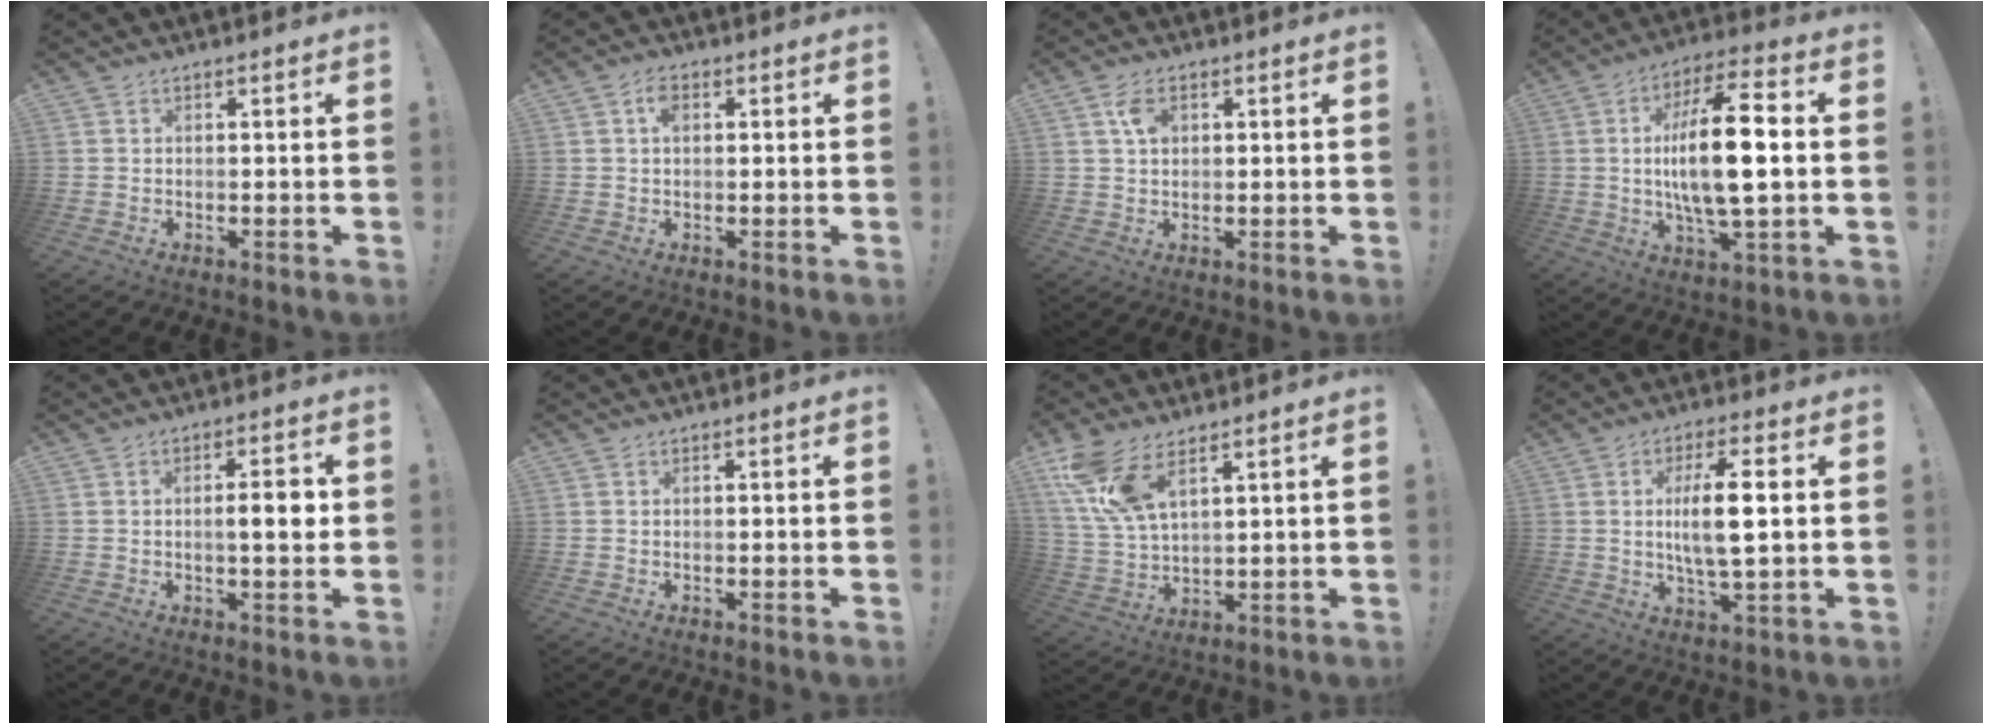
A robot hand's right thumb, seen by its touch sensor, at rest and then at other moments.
{"total": 3.5, "force": [1.1, 2.2, 2.4], "torque": [-0.041, 0.003, 0.016]}
{"total": 4.6, "force": [1.6, 3.0, 3.1], "torque": [-0.047, -0.001, 0.028]}
{"total": 18.3, "force": [0.3, 5.7, 17.4], "torque": [-0.314, -0.001, -0.008]}
{"total": 4.7, "force": [0.0, 1.3, 4.5], "torque": [-0.067, 0.002, -0.007]}
{"total": 0.0}
{"total": 12.0, "force": [7.4, 5.0, 7.9], "torque": [-0.164, -0.025, 0.142]}
{"total": 11.0, "force": [1.3, 2.7, 10.6], "torque": [-0.199, -0.007, 0.012]}